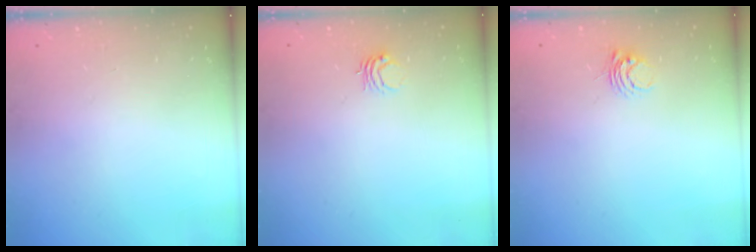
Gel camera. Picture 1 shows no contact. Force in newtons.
{"total": 3.5, "press": 3.5, "slide": 0.3}
{"total": 3.8, "press": 3.8, "slide": 0.4}